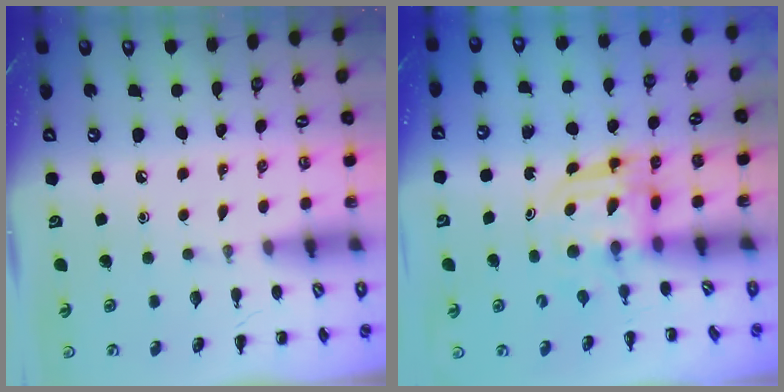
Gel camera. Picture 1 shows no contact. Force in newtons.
{"total": 3.1, "press": 3.1, "slide": 0.2}